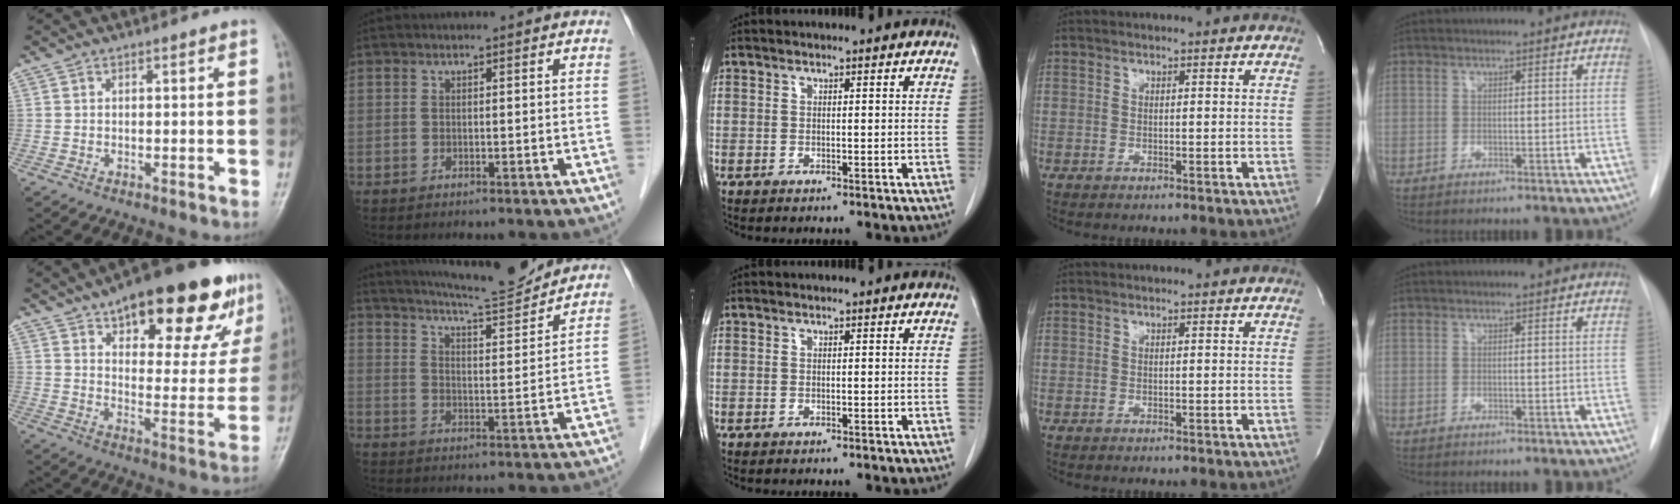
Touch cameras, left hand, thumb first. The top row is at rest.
{"thumb": {"total": 25.6, "force": [15.4, 10.2, 17.8], "torque": [-0.201, -0.034, 0.218]}, "index": {"total": 13.3, "force": [12.5, 0.1, 4.4], "torque": [-0.079, -0.004, 0.186]}}